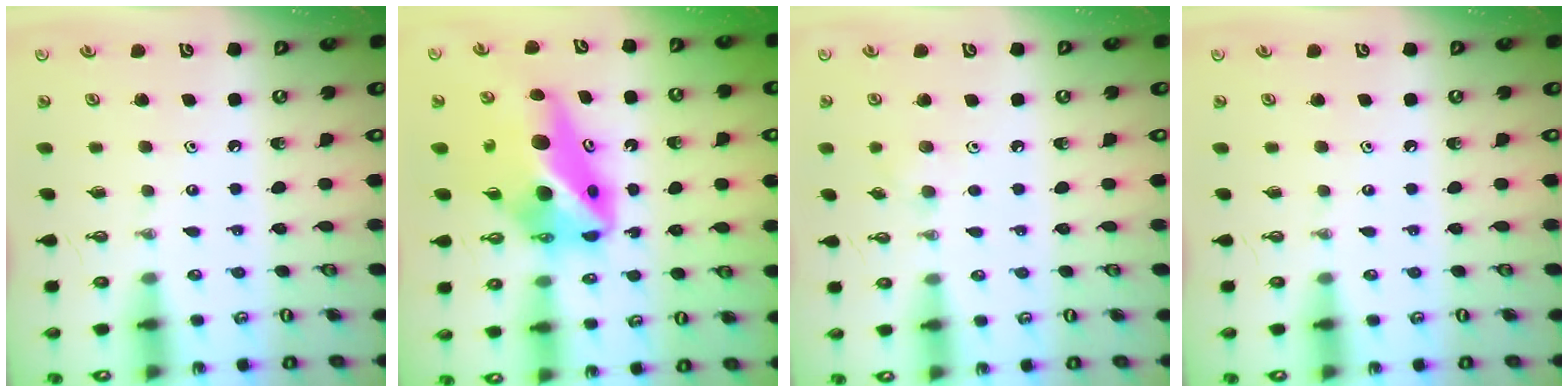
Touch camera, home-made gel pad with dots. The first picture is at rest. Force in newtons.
{"total": 12.6, "press": 12.6, "slide": 1.0}
{"total": 5.0, "press": 5.0, "slide": 0.8}
{"total": 0.0}